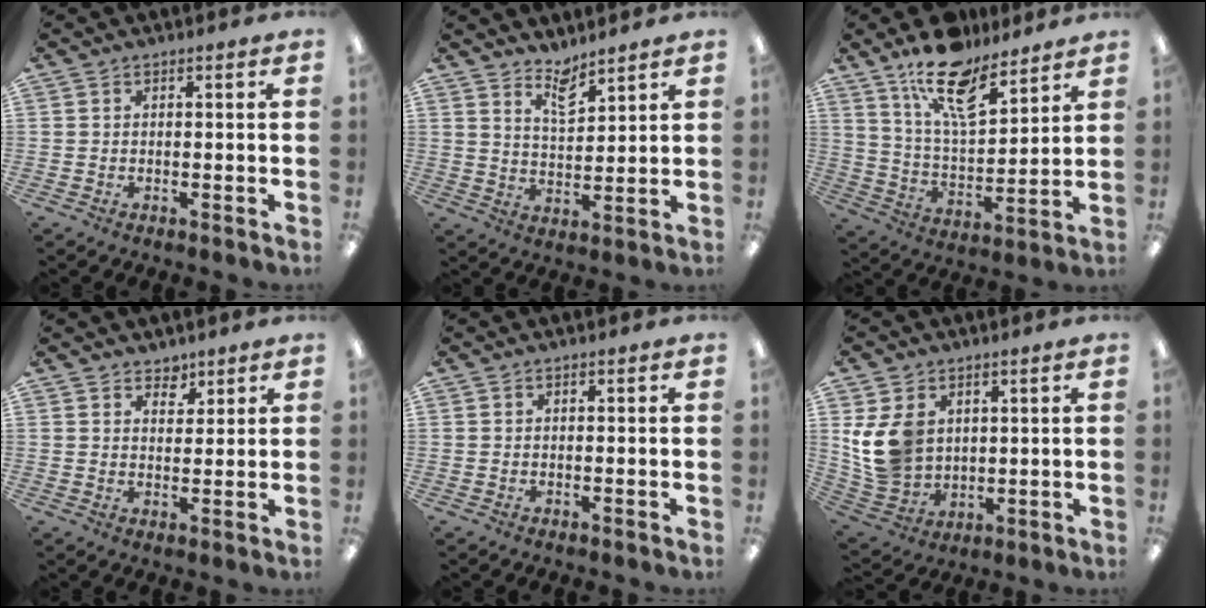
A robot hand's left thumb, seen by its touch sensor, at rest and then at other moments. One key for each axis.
{"total": 6.2, "fx": 5.4, "fy": 1.9, "fz": 2.2, "tx": -0.034, "ty": -0.036, "tz": 0.097}
{"total": 16.7, "fx": 12.2, "fy": 6.7, "fz": 9.3, "tx": -0.156, "ty": -0.069, "tz": 0.213}
{"total": 3.7, "fx": 3.1, "fy": 2.0, "fz": 0.2, "tx": 0.011, "ty": -0.021, "tz": 0.054}
{"total": 0.0}
{"total": 11.7, "fx": 3.4, "fy": 9.5, "fz": 6.0, "tx": -0.145, "ty": -0.006, "tz": 0.069}